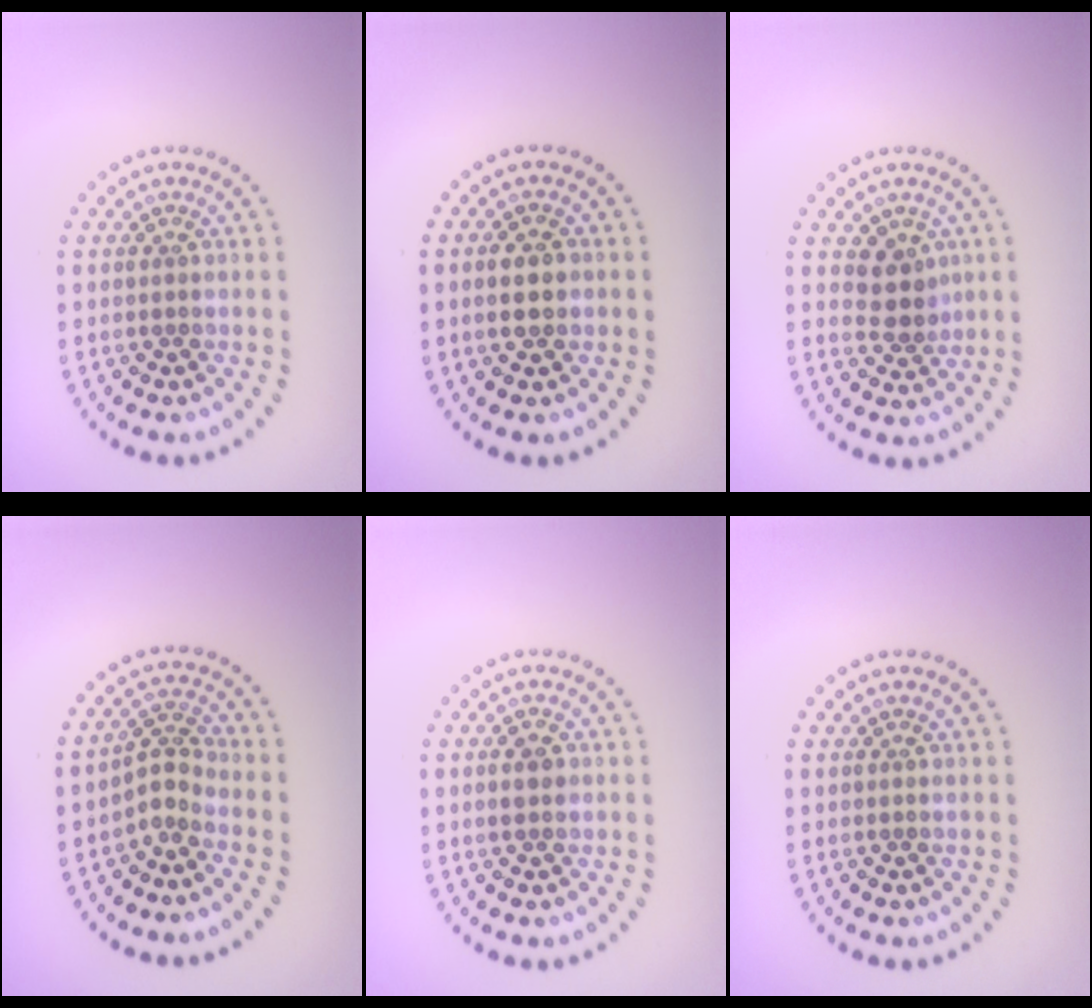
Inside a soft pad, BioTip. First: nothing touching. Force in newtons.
{"total": 2.2, "press": 2.2, "slide": 0.2}
{"total": 2.7, "press": 2.2, "slide": 1.5}
{"total": 2.4, "press": 1.5, "slide": 1.8}
{"total": 1.1, "press": 1.1, "slide": 0.1}
{"total": 0.0}